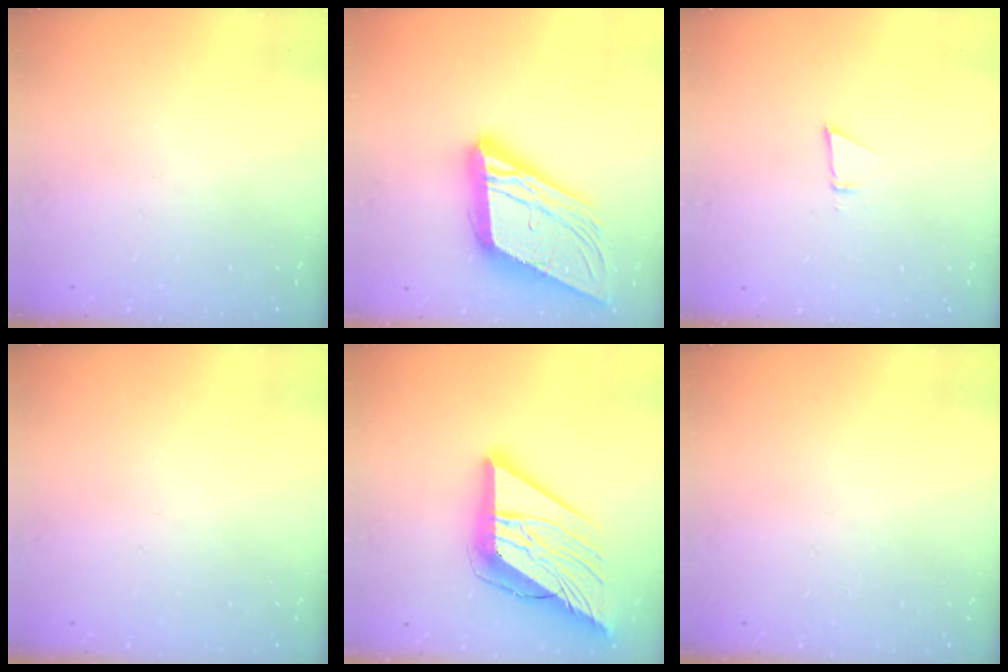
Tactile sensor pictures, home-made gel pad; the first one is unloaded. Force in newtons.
{"total": 22.5, "press": 22.0, "slide": 4.5}
{"total": 2.7, "press": 2.6, "slide": 0.8}
{"total": 0.0}
{"total": 21.2, "press": 21.0, "slide": 2.6}
{"total": 0.0}